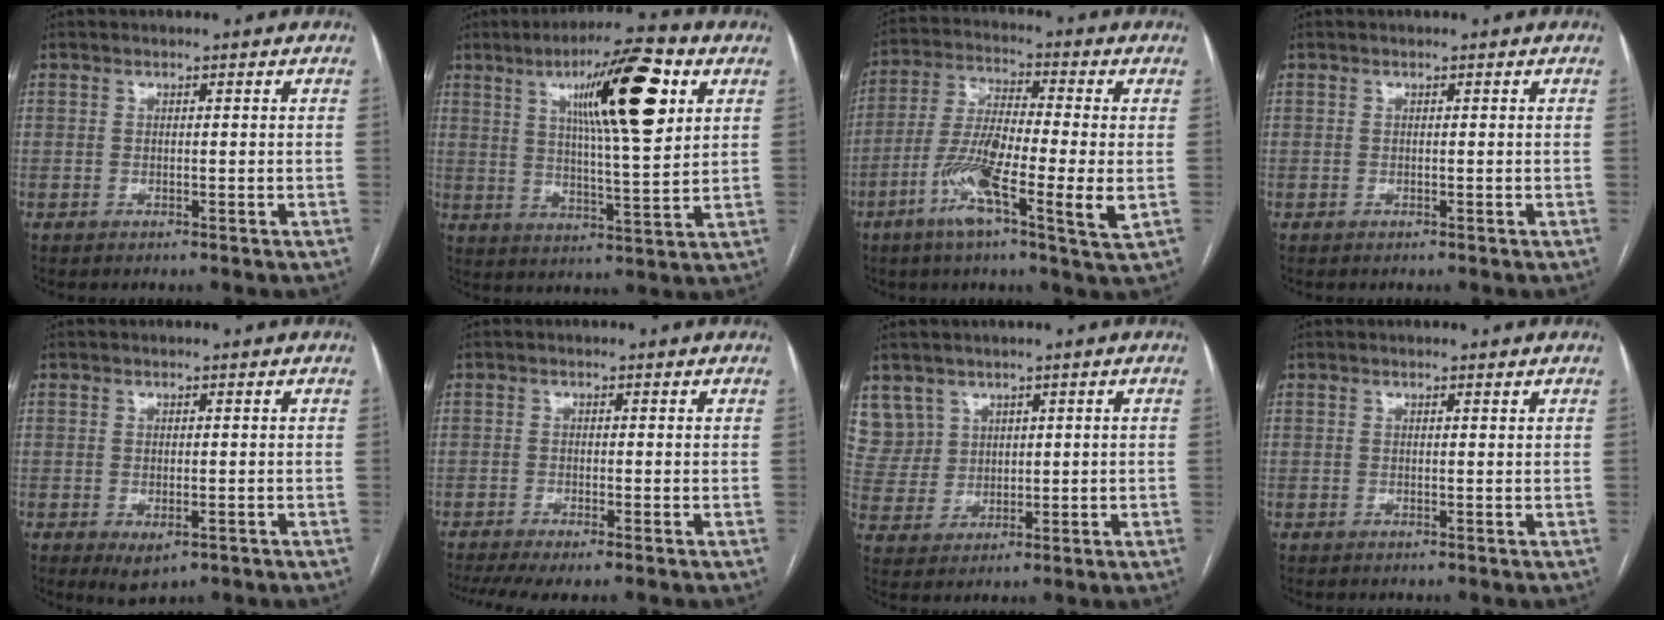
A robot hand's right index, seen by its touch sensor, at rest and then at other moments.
{"total": 15.5, "force": [6.2, 1.9, 14.0], "torque": [-0.228, 0.010, 0.098]}
{"total": 13.2, "force": [-3.8, 1.1, 12.6], "torque": [-0.243, -0.011, -0.075]}
{"total": 0.0}
{"total": 3.2, "force": [-1.2, 1.5, 2.5], "torque": [-0.038, -0.006, -0.007]}
{"total": 5.8, "force": [-4.0, 0.7, 4.1], "torque": [-0.068, -0.009, -0.068]}
{"total": 7.3, "force": [4.2, 5.9, 0.0], "torque": [-0.009, 0.017, 0.103]}
{"total": 0.5, "force": [0.4, -0.1, 0.3], "torque": [-0.010, -0.002, 0.008]}